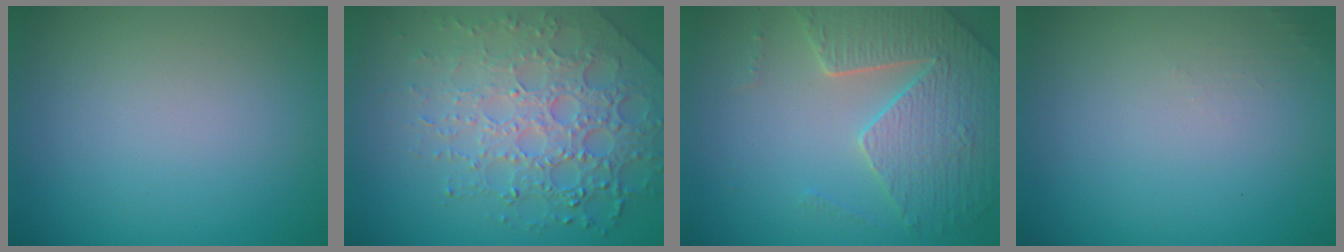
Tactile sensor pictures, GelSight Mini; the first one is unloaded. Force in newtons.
{"total": 7.5, "press": 5.3, "slide": 5.3}
{"total": 5.2, "press": 4.7, "slide": 2.3}
{"total": 0.7, "press": 0.6, "slide": 0.1}